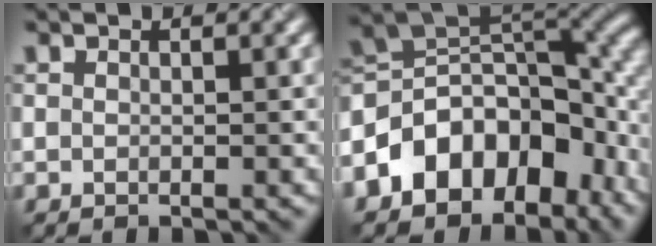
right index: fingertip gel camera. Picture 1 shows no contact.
{"total": 12.5, "force": [-3.7, 8.8, 8.0], "torque": [-0.136, 0.015, -0.080]}